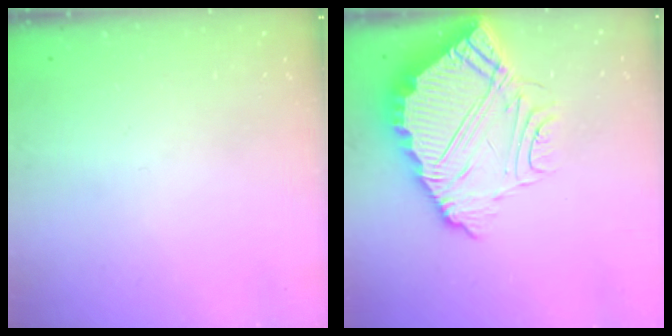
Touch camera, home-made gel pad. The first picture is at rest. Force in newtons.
{"total": 12.5, "press": 12.5, "slide": 0.9}